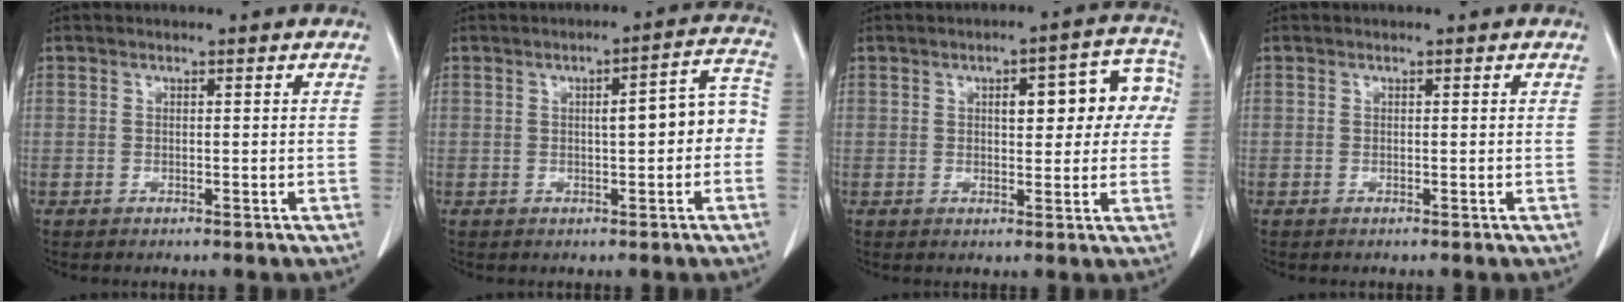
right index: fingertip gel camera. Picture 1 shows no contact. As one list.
[{"total": 6.8, "force": [-0.3, 1.6, 6.6], "torque": [-0.086, 0.034, -0.004]}, {"total": 9.6, "force": [2.0, 3.6, 8.7], "torque": [-0.099, 0.036, 0.023]}, {"total": 0.0}]